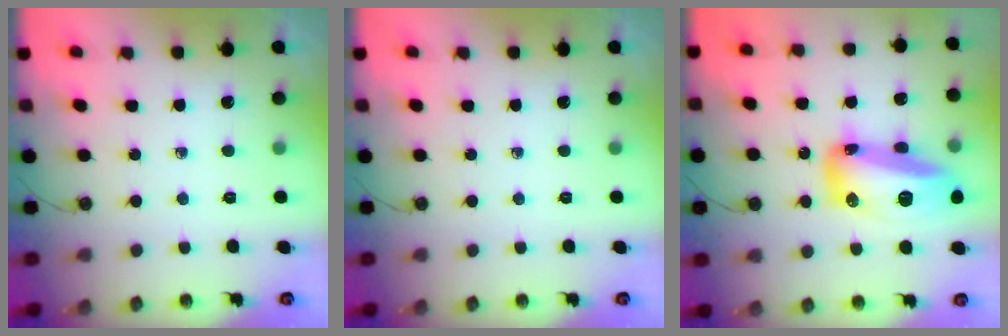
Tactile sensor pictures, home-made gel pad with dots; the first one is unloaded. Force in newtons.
{"total": 0.0}
{"total": 19.2, "press": 19.0, "slide": 2.6}